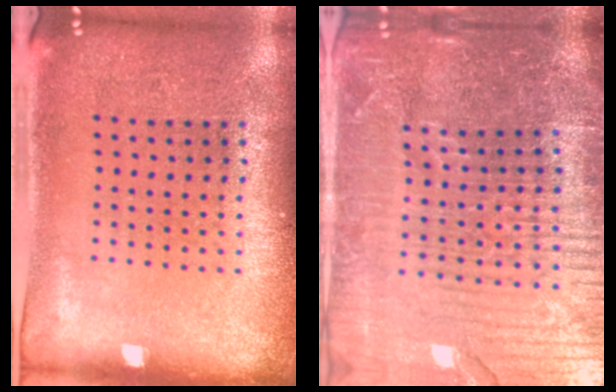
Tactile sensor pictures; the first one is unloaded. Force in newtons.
{"total": 5.6, "press": 5.0, "slide": 2.4}